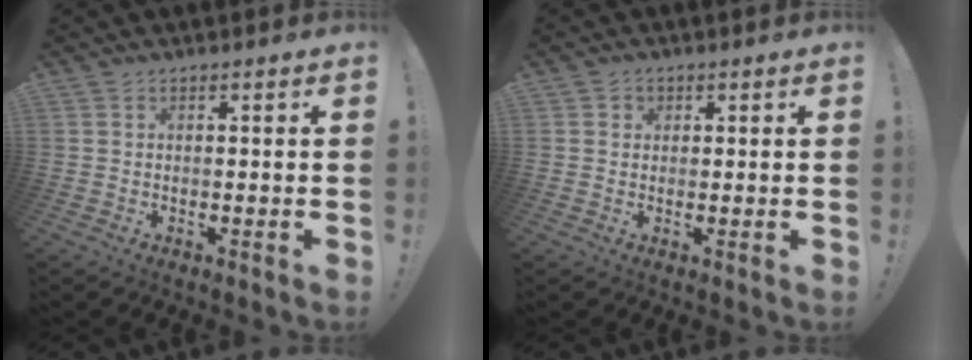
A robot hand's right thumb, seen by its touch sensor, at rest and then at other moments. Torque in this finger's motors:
{"motor_torque": [0.36, 0.49, 0.43, -0.09, -0.06]}